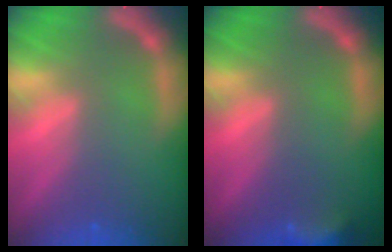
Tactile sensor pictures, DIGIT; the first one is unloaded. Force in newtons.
{"total": 3.9}